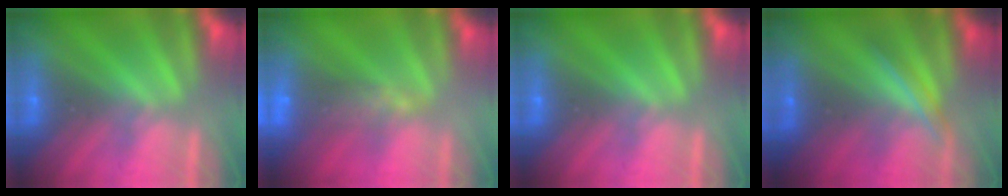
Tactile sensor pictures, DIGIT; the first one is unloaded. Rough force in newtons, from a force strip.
{"total": 5.5}
{"total": 0.0}
{"total": 1.9}